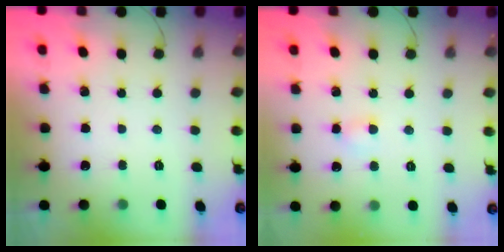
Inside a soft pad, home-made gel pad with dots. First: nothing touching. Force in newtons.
{"total": 2.9, "press": 2.8, "slide": 0.8}